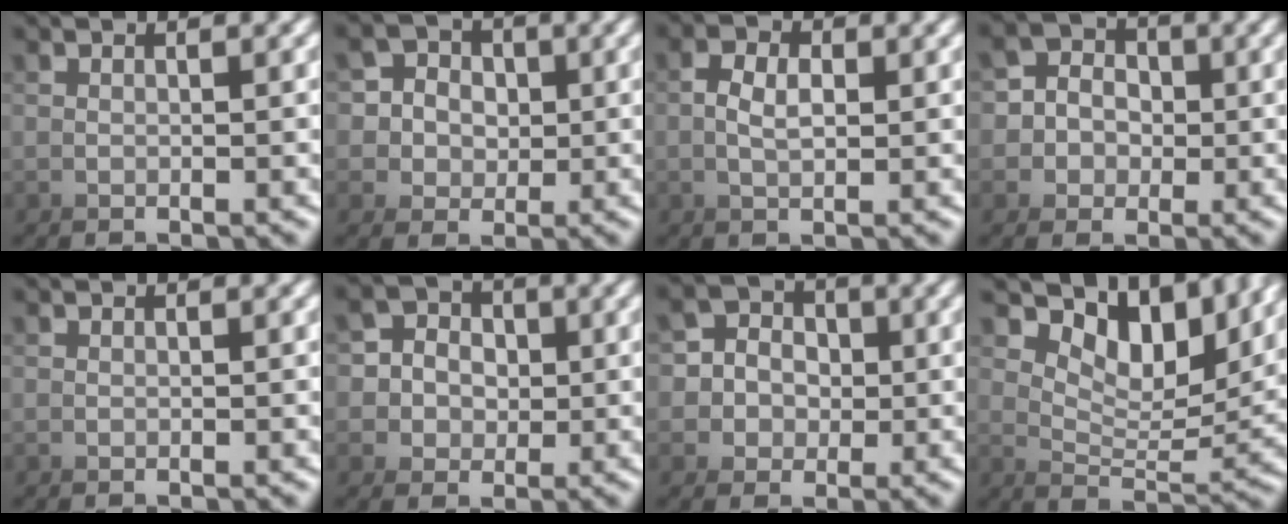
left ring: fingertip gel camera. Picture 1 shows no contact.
{"total": 4.4, "force": [0.6, 4.3, -0.5], "torque": [-0.002, -0.014, 0.008]}
{"total": 1.4, "force": [-0.6, -1.1, -0.6], "torque": [0.005, -0.001, -0.014]}
{"total": 3.5, "force": [-0.1, 3.3, -1.1], "torque": [0.009, -0.011, -0.004]}
{"total": 0.0}
{"total": 3.8, "force": [0.3, 3.7, -0.9], "torque": [0.006, -0.014, 0.006]}
{"total": 3.9, "force": [0.2, 3.8, -0.8], "torque": [0.005, -0.011, 0.000]}
{"total": 7.7, "force": [7.6, 1.2, 1.1], "torque": [-0.031, 0.062, 0.086]}